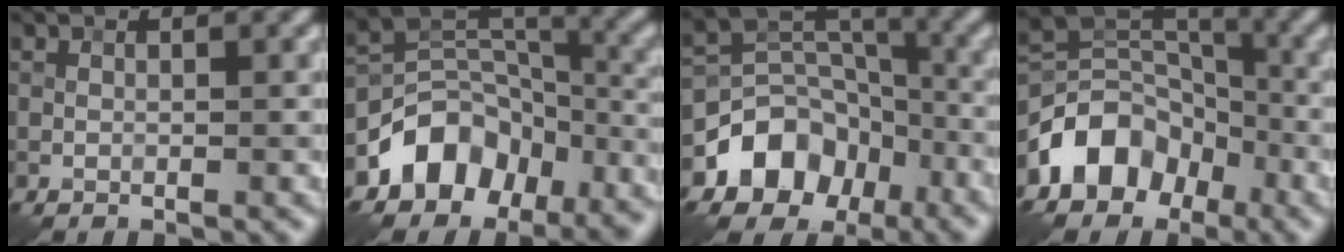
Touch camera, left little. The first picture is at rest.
{"total": 10.0, "force": [-5.6, 7.3, 3.9], "torque": [-0.050, 0.001, -0.100]}
{"total": 7.7, "force": [-4.2, 5.7, 3.0], "torque": [-0.030, -0.002, -0.077]}
{"total": 7.5, "force": [-4.0, 5.5, 3.2], "torque": [-0.038, 0.000, -0.082]}